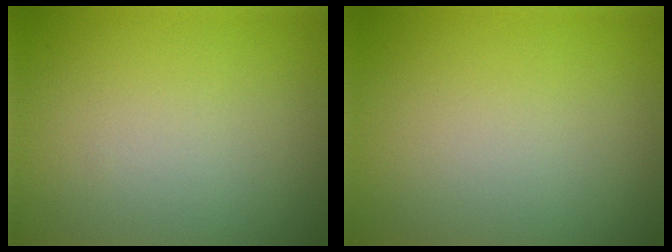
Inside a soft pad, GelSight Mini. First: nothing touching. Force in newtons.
{"total": 0.0}